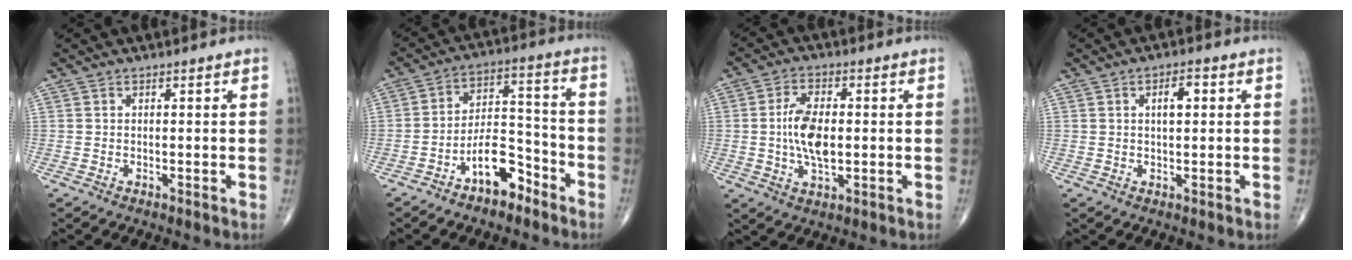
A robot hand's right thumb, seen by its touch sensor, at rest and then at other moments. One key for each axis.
{"total": 9.8, "fx": -6.1, "fy": 4.6, "fz": 6.1, "tx": -0.088, "ty": 0.061, "tz": -0.108}
{"total": 9.0, "fx": -0.1, "fy": 4.5, "fz": 7.8, "tx": -0.152, "ty": 0.000, "tz": -0.002}
{"total": 3.8, "fx": 0.9, "fy": 1.6, "fz": 3.3, "tx": -0.048, "ty": 0.006, "tz": 0.014}